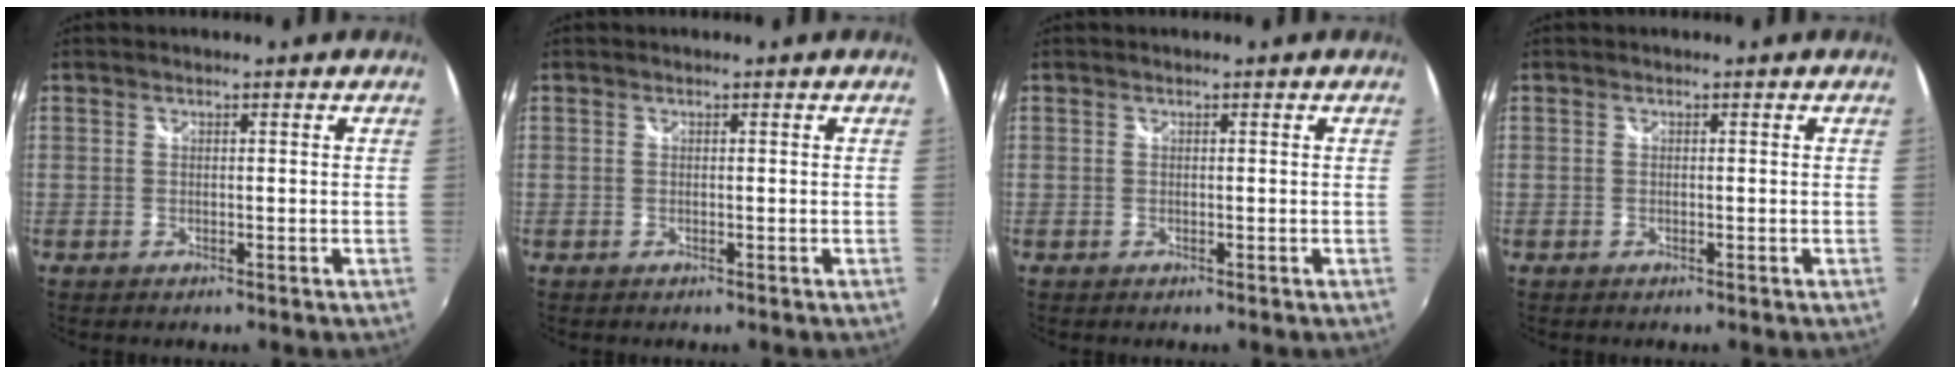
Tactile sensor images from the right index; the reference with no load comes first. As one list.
[{"total": 0.0}, {"total": 0.0}, {"total": 0.0}]